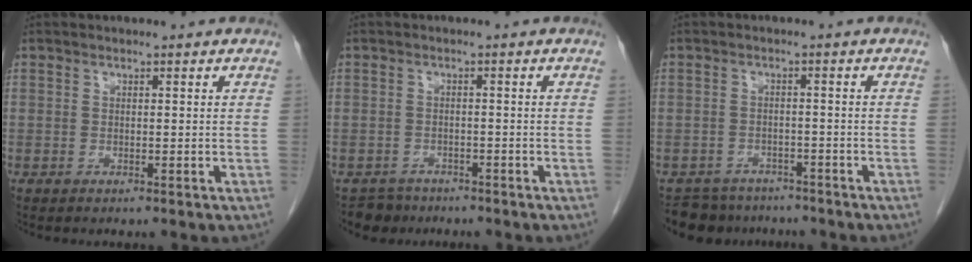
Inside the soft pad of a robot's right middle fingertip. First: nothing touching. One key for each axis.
{"total": 3.0, "fx": -2.4, "fy": 1.7, "fz": -0.3, "tx": 0.000, "ty": 0.004, "tz": -0.039}
{"total": 6.9, "fx": -6.1, "fy": 3.2, "fz": 0.3, "tx": 0.001, "ty": 0.002, "tz": -0.086}